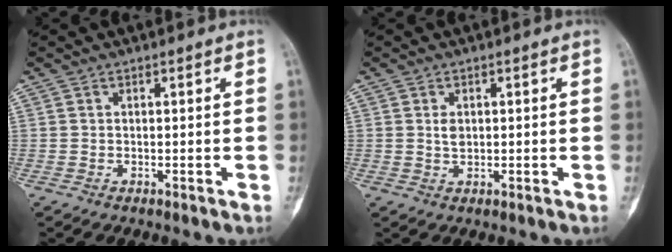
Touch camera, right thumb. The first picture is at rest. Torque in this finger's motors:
{"motor_torque": [0.52, 0.40, 0.12, -0.19, 0.19]}